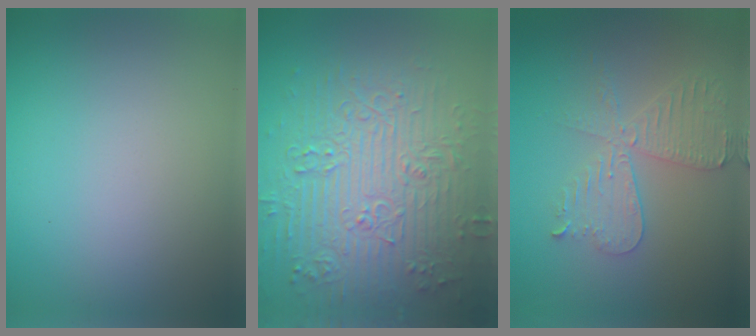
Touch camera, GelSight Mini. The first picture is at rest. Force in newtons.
{"total": 9.3, "press": 6.8, "slide": 6.3}
{"total": 4.3, "press": 3.7, "slide": 2.1}